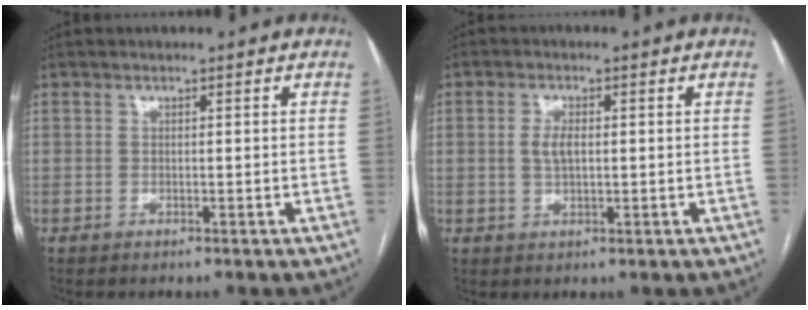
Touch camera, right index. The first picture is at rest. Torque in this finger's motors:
{"motor_torque": [0.05, 0.01, 0.05, 0.03]}